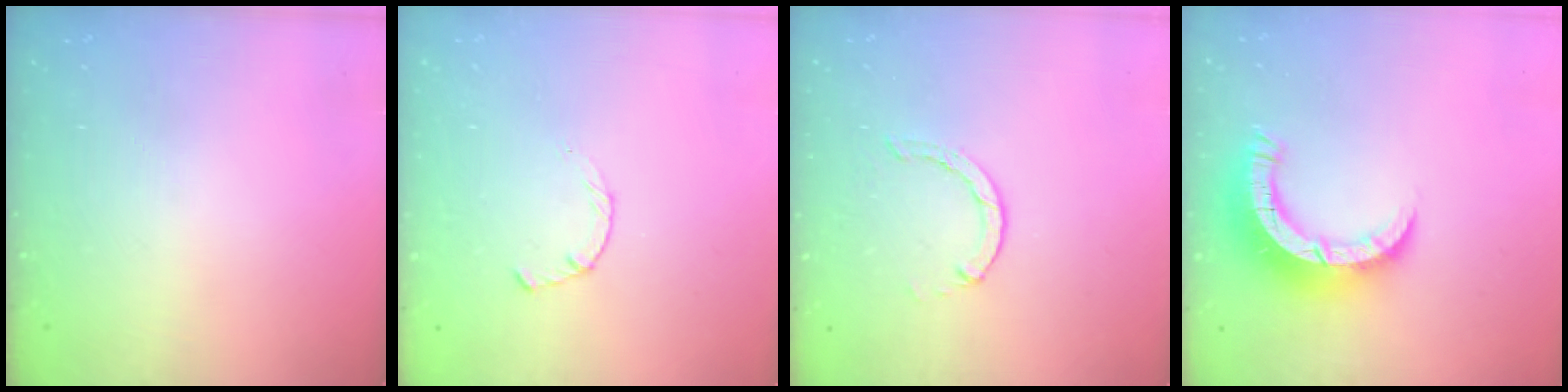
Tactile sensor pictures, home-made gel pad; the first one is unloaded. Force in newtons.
{"total": 2.4, "press": 2.3, "slide": 0.4}
{"total": 1.3, "press": 1.3, "slide": 0.3}
{"total": 10.6, "press": 10.5, "slide": 1.4}